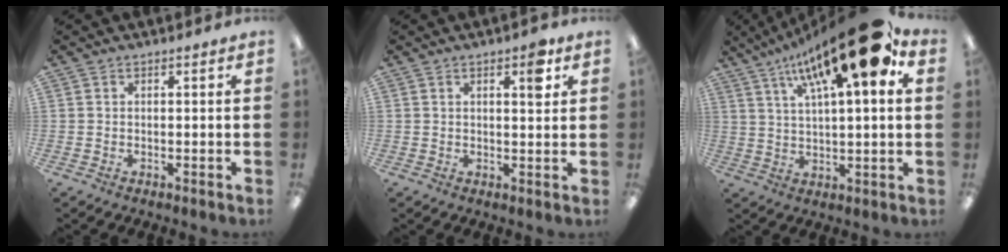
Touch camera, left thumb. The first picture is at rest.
{"total": 5.1, "force": [2.6, 1.8, 4.0], "torque": [-0.044, -0.010, 0.034]}
{"total": 21.7, "force": [12.2, 5.7, 17.0], "torque": [-0.261, -0.062, 0.189]}